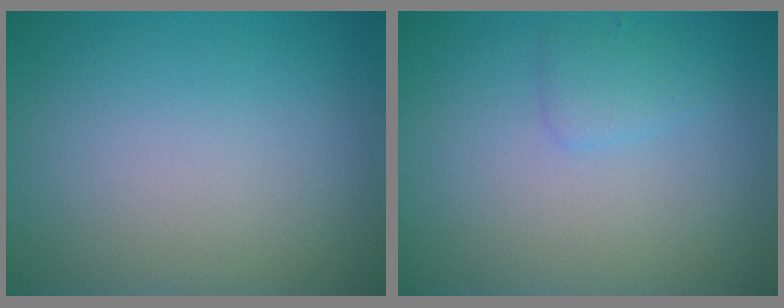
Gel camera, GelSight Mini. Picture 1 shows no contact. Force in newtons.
{"total": 1.3, "press": 1.3, "slide": 0.0}